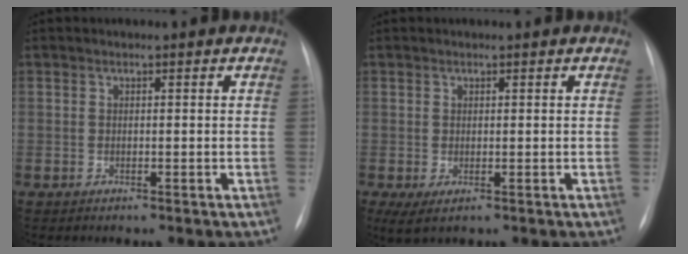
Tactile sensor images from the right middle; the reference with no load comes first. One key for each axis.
{"total": 2.4, "fx": -0.4, "fy": 1.0, "fz": 2.1, "tx": -0.035, "ty": -0.009, "tz": 0.004}